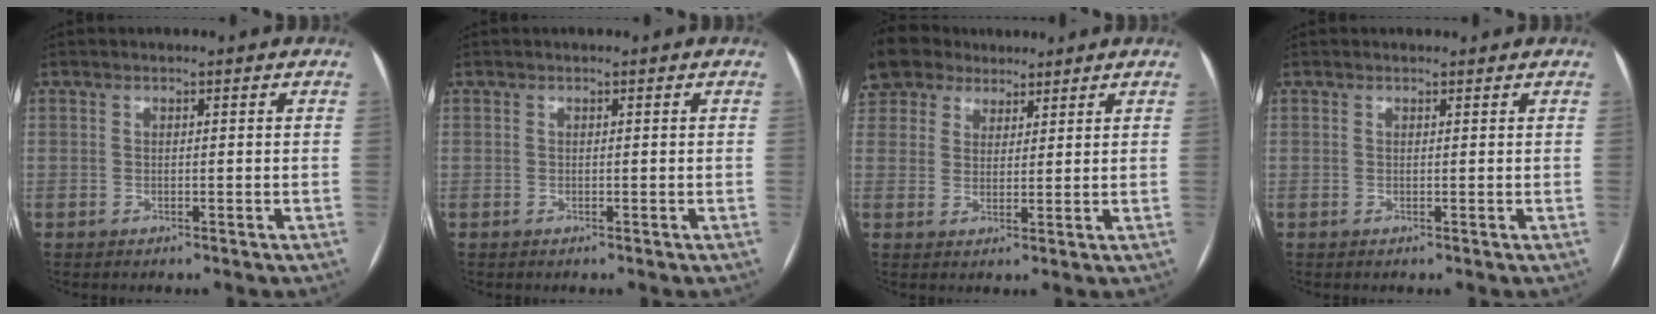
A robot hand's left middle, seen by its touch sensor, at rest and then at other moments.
{"total": 0.0}
{"total": 10.4, "force": [7.7, 6.7, 2.1], "torque": [-0.057, 0.040, 0.149]}
{"total": 1.0, "force": [1.0, 0.3, 0.2], "torque": [-0.010, 0.012, 0.015]}